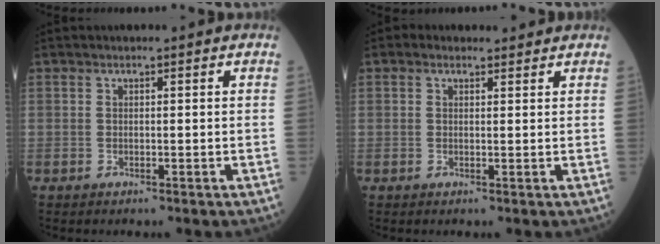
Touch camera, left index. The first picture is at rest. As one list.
[{"total": 1.7, "force": [1.3, 1.1, 0.3], "torque": [-0.009, 0.014, 0.018]}]